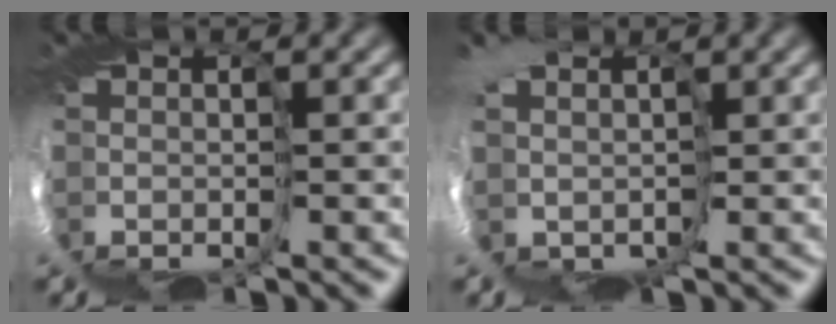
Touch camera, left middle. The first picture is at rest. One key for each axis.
{"total": 3.9, "fx": 1.5, "fy": 2.9, "fz": 2.0, "tx": -0.046, "ty": -0.016, "tz": 0.015}